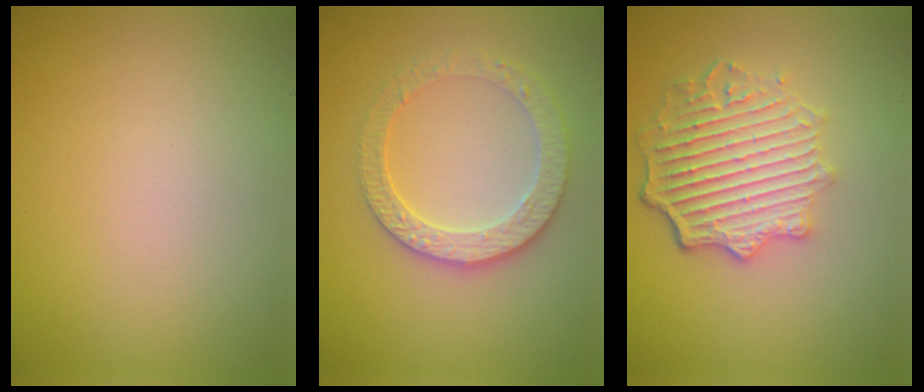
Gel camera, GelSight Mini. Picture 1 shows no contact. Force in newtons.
{"total": 3.4, "press": 3.2, "slide": 0.8}
{"total": 6.0, "press": 4.6, "slide": 3.8}